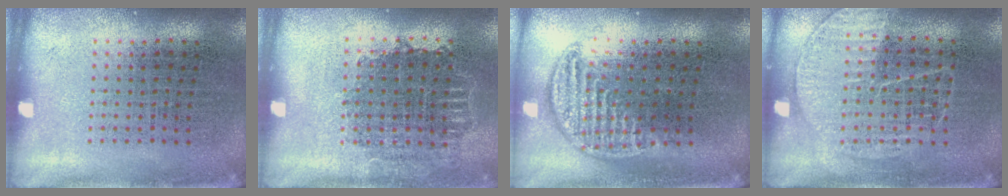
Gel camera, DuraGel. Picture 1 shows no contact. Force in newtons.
{"total": 0.9, "press": 0.8, "slide": 0.3}
{"total": 0.8, "press": 0.8, "slide": 0.1}
{"total": 1.3, "press": 1.3, "slide": 0.3}